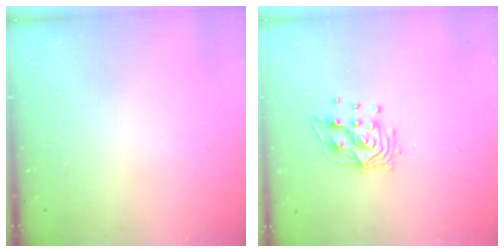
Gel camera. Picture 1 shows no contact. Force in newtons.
{"total": 10.3, "press": 10.3, "slide": 0.7}